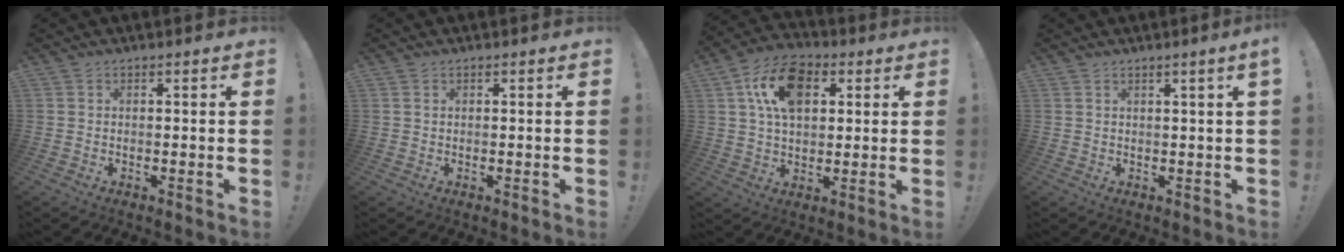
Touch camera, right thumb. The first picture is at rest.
{"total": 0.5, "force": [0.3, 0.3, 0.3], "torque": [-0.011, 0.004, 0.007]}
{"total": 14.6, "force": [5.0, 9.5, 9.9], "torque": [-0.166, 0.003, 0.094]}
{"total": 2.1, "force": [1.0, -0.6, 1.8], "torque": [-0.028, -0.004, 0.014]}